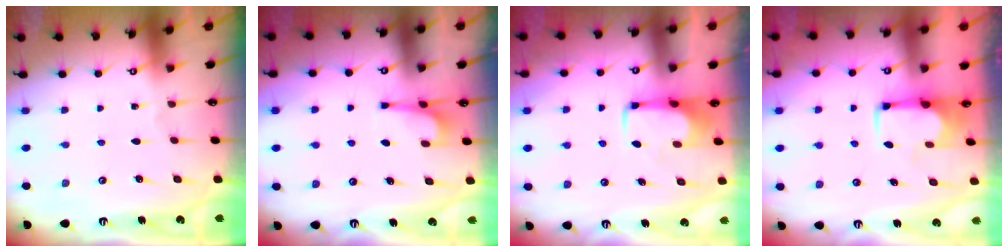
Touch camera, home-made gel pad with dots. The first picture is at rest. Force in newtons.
{"total": 3.8, "press": 3.8, "slide": 0.3}
{"total": 1.6, "press": 1.6, "slide": 0.2}
{"total": 1.7, "press": 1.5, "slide": 0.8}